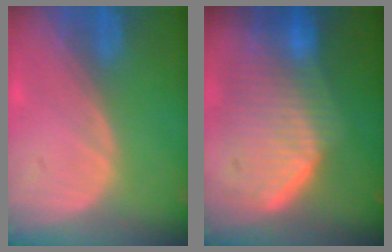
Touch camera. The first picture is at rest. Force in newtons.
{"total": 10.0, "press": 9.0, "slide": 4.4}